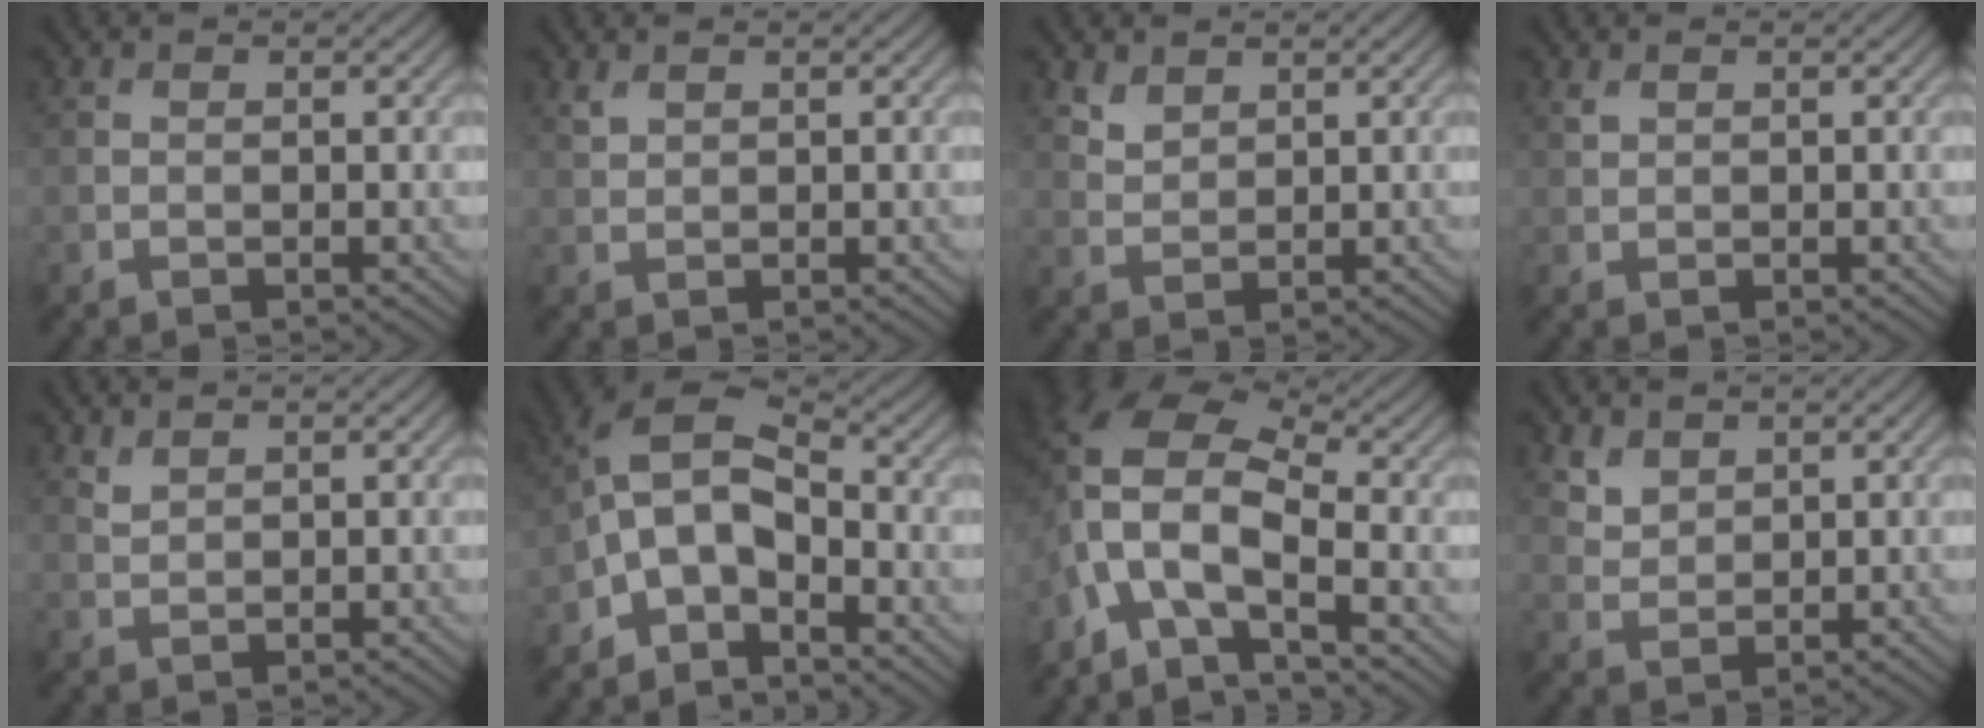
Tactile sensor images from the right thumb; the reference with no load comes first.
{"total": 1.1, "force": [0.9, 0.4, 0.4], "torque": [-0.017, -0.001, 0.022]}
{"total": 2.5, "force": [1.9, 1.3, 0.9], "torque": [-0.027, -0.003, 0.046]}
{"total": 0.8, "force": [0.6, 0.3, 0.3], "torque": [-0.014, 0.000, 0.015]}
{"total": 1.3, "force": [1.2, 0.4, 0.5], "torque": [-0.023, -0.001, 0.029]}
{"total": 8.9, "force": [-3.3, 4.7, 6.8], "torque": [-0.135, 0.010, -0.082]}
{"total": 9.7, "force": [-4.1, 4.4, 7.6], "torque": [-0.158, -0.004, -0.097]}
{"total": 3.0, "force": [2.1, 1.8, 1.1], "torque": [-0.031, -0.007, 0.051]}